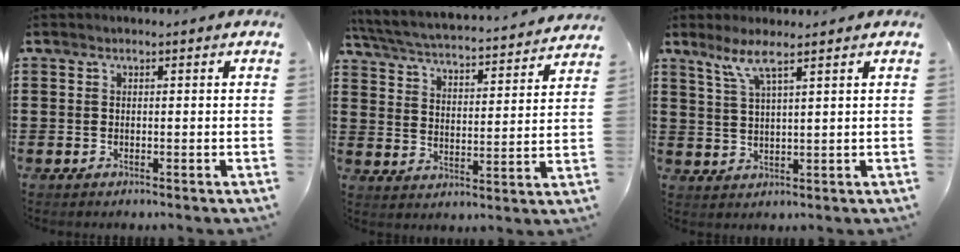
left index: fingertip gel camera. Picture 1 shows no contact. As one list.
[{"total": 4.0, "force": [3.9, -0.2, 1.1], "torque": [-0.044, -0.033, 0.057]}, {"total": 4.6, "force": [3.3, 0.3, 3.2], "torque": [-0.074, -0.002, 0.058]}]